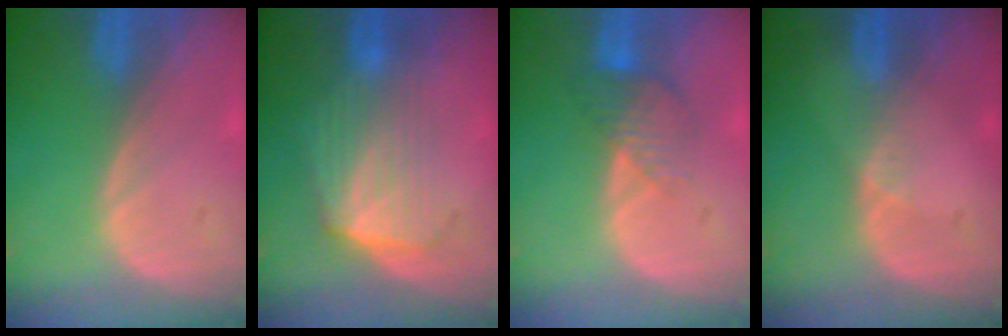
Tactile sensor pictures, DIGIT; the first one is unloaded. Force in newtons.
{"total": 7.3, "press": 6.6, "slide": 3.2}
{"total": 4.5, "press": 3.8, "slide": 2.3}
{"total": 1.8, "press": 1.2, "slide": 1.3}